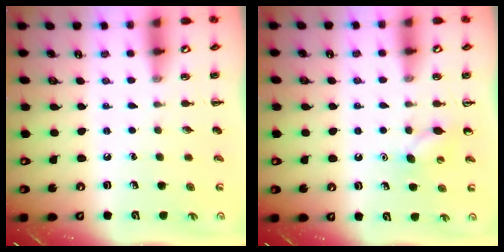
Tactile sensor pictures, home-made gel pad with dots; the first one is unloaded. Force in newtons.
{"total": 4.5, "press": 4.3, "slide": 1.2}